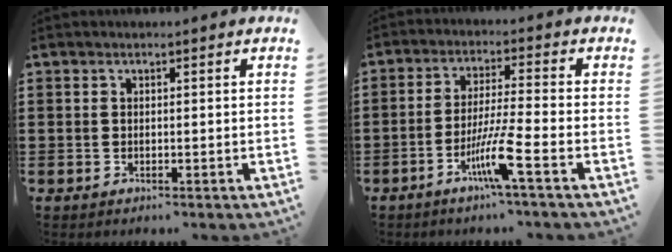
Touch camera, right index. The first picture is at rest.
{"total": 6.3, "force": [-3.2, -0.5, 5.4], "torque": [-0.109, -0.013, -0.062]}